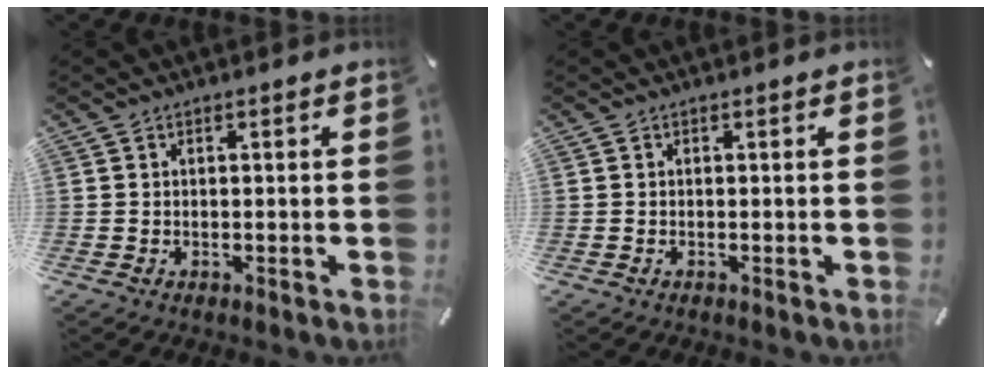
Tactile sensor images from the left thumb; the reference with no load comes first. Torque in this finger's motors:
{"motor_torque": [0.00, 0.00, 0.00, 0.00, 0.00]}